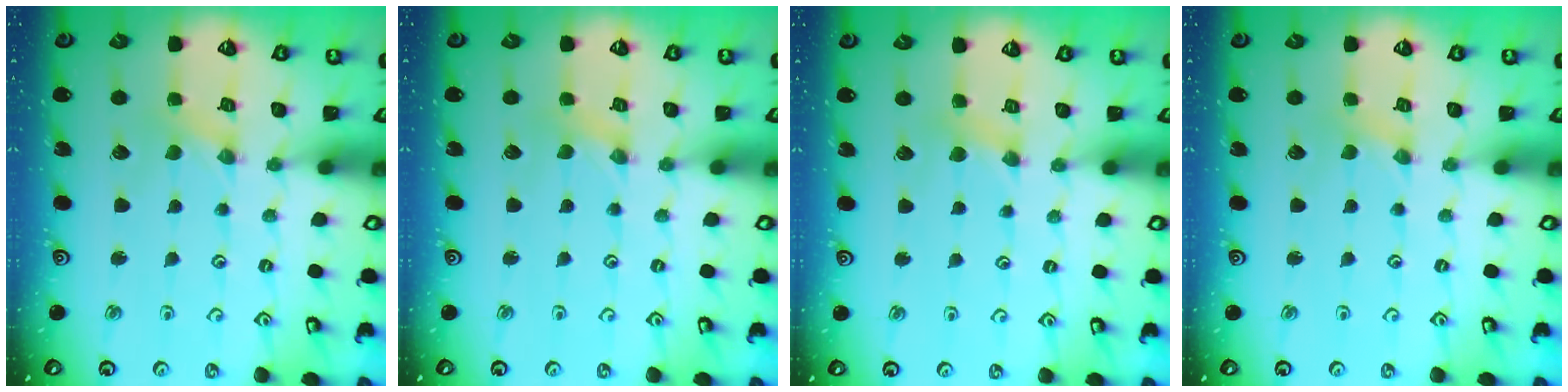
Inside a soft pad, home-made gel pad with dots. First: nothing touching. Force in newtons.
{"total": 0.0}
{"total": 2.5, "press": 2.5, "slide": 0.4}
{"total": 0.0}